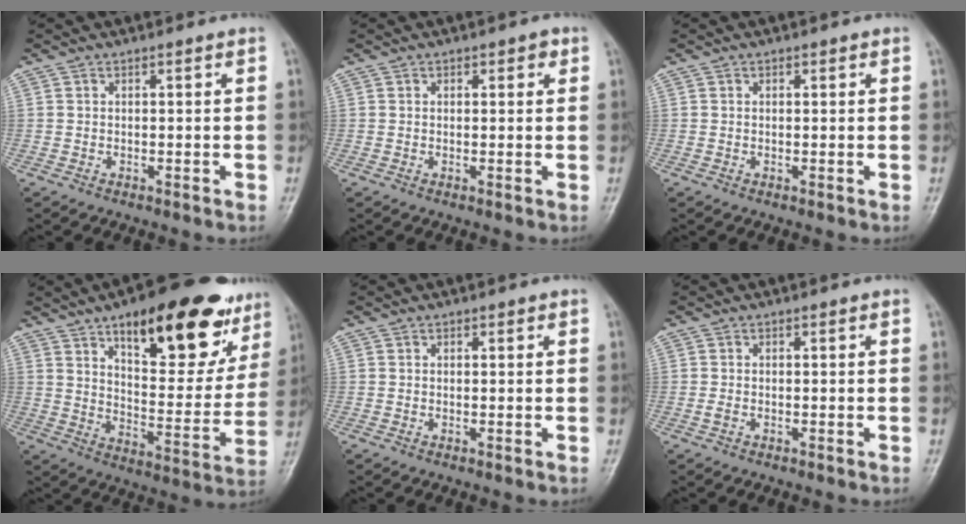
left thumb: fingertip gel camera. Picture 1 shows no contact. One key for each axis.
{"total": 2.0, "fx": 0.9, "fy": 1.2, "fz": 1.4, "tx": -0.003, "ty": 0.000, "tz": 0.009}
{"total": 0.7, "fx": 0.3, "fy": 0.5, "fz": 0.3, "tx": 0.006, "ty": 0.000, "tz": 0.002}
{"total": 26.1, "fx": 15.2, "fy": 10.2, "fz": 18.7, "tx": -0.212, "ty": -0.044, "tz": 0.223}
{"total": 0.8, "fx": 0.4, "fy": 0.5, "fz": 0.5, "tx": 0.001, "ty": 0.000, "tz": 0.003}
{"total": 0.9, "fx": -0.2, "fy": 0.6, "fz": 0.7, "tx": -0.016, "ty": -0.001, "tz": -0.006}